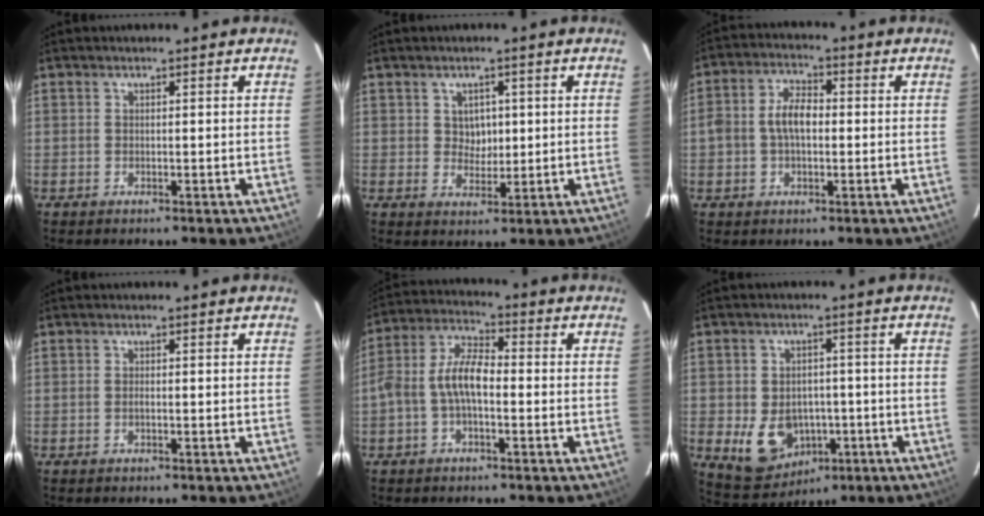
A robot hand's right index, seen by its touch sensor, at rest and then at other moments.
{"total": 3.5, "force": [0.8, 3.1, 1.5], "torque": [-0.021, 0.007, 0.014]}
{"total": 6.3, "force": [-0.4, 3.8, 5.0], "torque": [-0.097, 0.017, -0.005]}
{"total": 0.6, "force": [-0.2, 0.2, 0.5], "torque": [-0.009, 0.002, -0.004]}
{"total": 7.5, "force": [-1.7, 3.5, 6.4], "torque": [-0.141, 0.022, -0.036]}
{"total": 10.0, "force": [-3.1, 7.8, 5.4], "torque": [-0.127, -0.006, -0.028]}